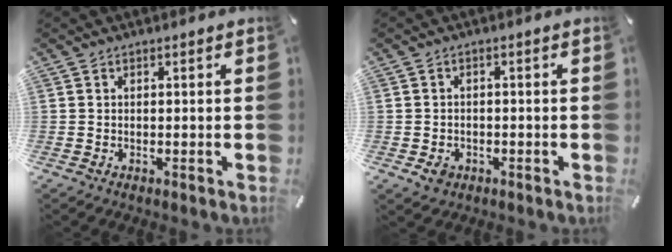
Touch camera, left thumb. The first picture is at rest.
{"total": 3.1, "force": [-1.4, 2.4, 1.3], "torque": [-0.021, 0.001, -0.029]}